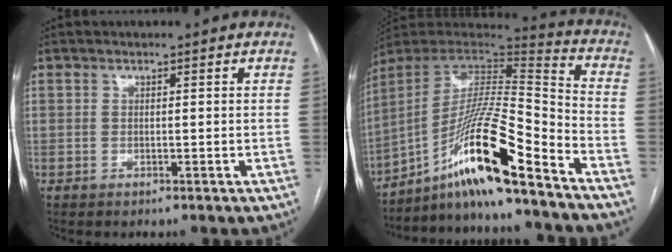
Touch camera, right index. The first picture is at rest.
{"total": 18.7, "force": [-12.0, 0.4, 14.3], "torque": [-0.281, 0.002, -0.215]}